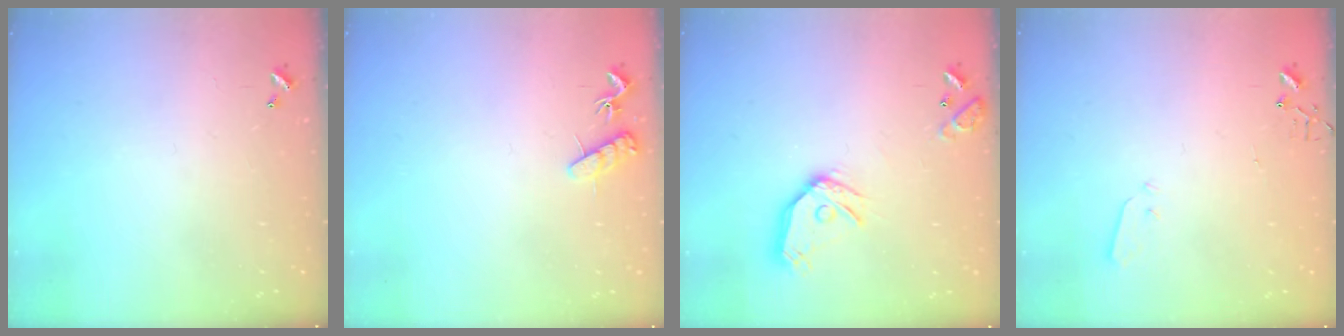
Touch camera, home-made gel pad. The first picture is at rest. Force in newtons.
{"total": 8.1, "press": 8.1, "slide": 0.6}
{"total": 14.0, "press": 13.8, "slide": 1.9}
{"total": 3.0, "press": 2.9, "slide": 0.7}